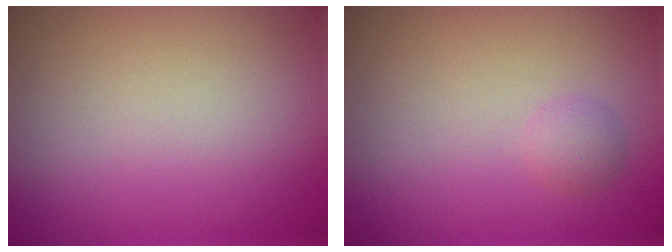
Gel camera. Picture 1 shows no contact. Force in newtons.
{"total": 1.1, "press": 1.1, "slide": 0.1}